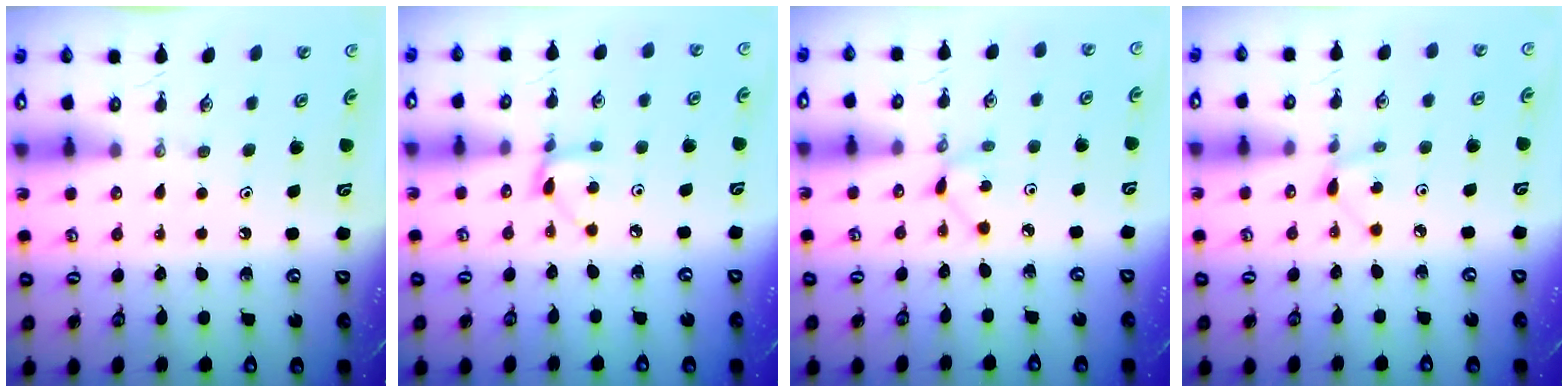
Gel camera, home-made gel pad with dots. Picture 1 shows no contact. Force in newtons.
{"total": 5.4, "press": 5.4, "slide": 0.6}
{"total": 1.7, "press": 1.7, "slide": 0.3}
{"total": 3.2, "press": 3.2, "slide": 0.4}